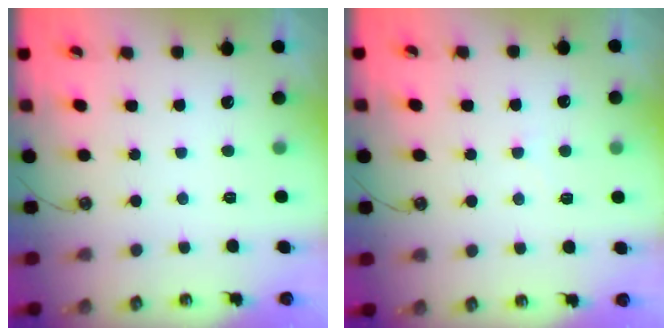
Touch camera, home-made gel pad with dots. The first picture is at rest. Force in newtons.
{"total": 6.1, "press": 6.1, "slide": 0.4}